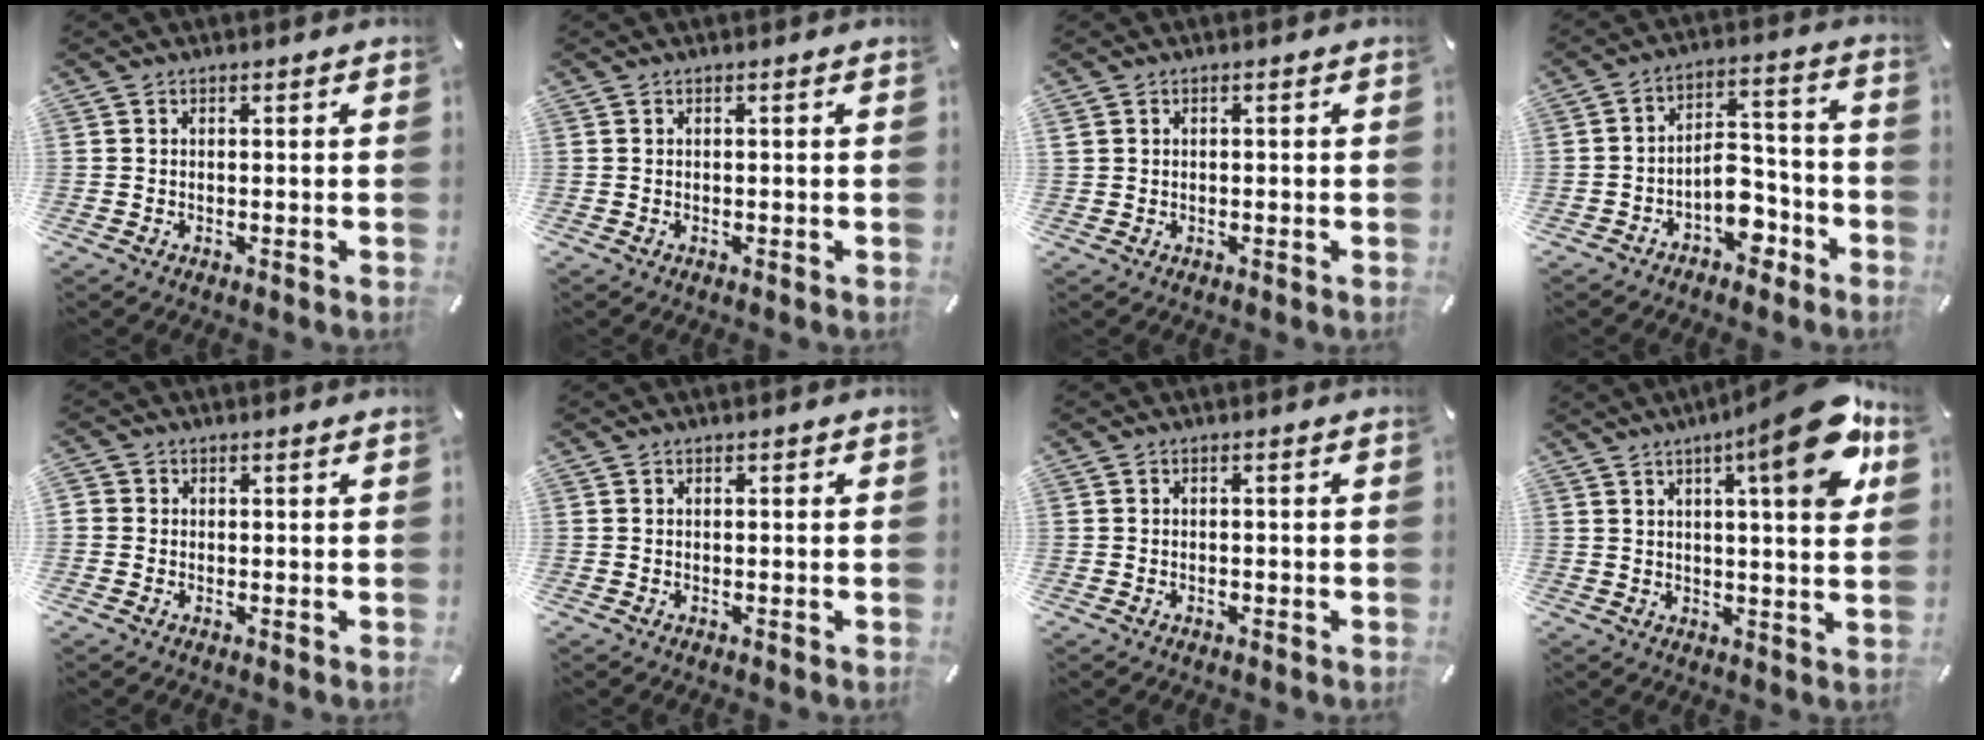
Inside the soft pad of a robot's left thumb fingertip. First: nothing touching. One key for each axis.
{"total": 0.0}
{"total": 0.7, "fx": 0.0, "fy": 0.5, "fz": 0.4, "tx": -0.007, "ty": 0.002, "tz": -0.001}
{"total": 10.0, "fx": -4.8, "fy": 6.3, "fz": 6.0, "tx": -0.076, "ty": 0.021, "tz": -0.086}
{"total": 0.9, "fx": -0.1, "fy": 0.9, "fz": 0.0, "tx": 0.000, "ty": 0.006, "tz": -0.004}
{"total": 0.0}
{"total": 0.8, "fx": -0.4, "fy": 0.3, "fz": 0.7, "tx": -0.013, "ty": -0.001, "tz": -0.007}
{"total": 16.0, "fx": 7.2, "fy": 3.0, "fz": 14.0, "tx": -0.189, "ty": -0.038, "tz": 0.100}